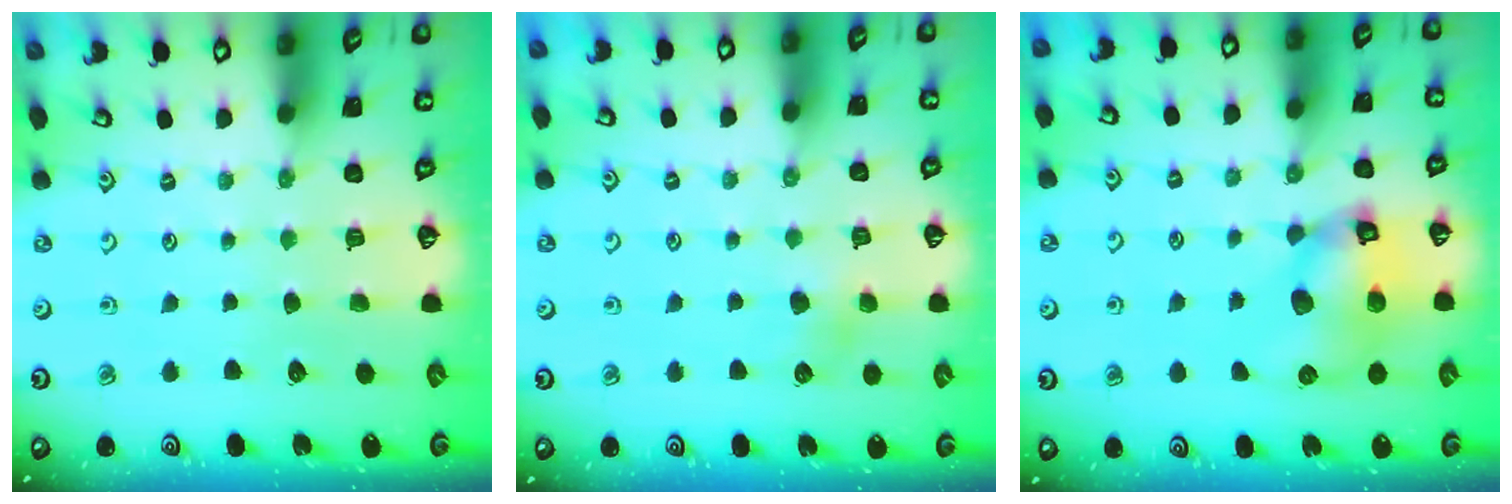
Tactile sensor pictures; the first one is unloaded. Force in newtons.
{"total": 4.4, "press": 4.3, "slide": 0.5}
{"total": 11.4, "press": 11.3, "slide": 1.6}